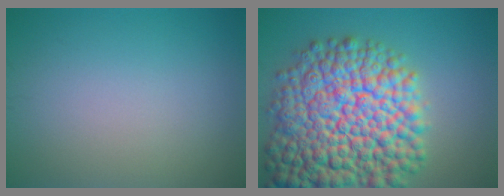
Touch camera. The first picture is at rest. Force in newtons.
{"total": 16.8, "press": 16.8, "slide": 0.7}